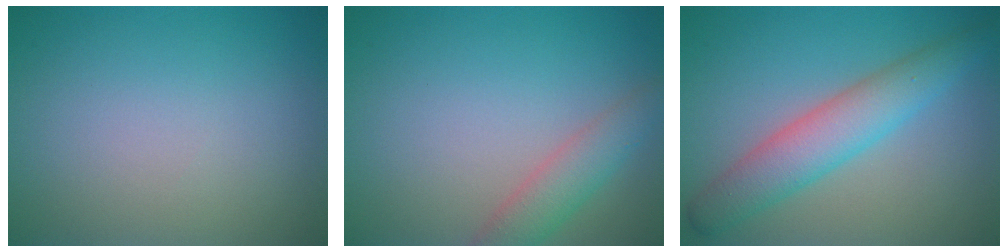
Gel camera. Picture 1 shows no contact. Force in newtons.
{"total": 3.0, "press": 3.0, "slide": 0.2}
{"total": 4.9, "press": 4.9, "slide": 0.0}